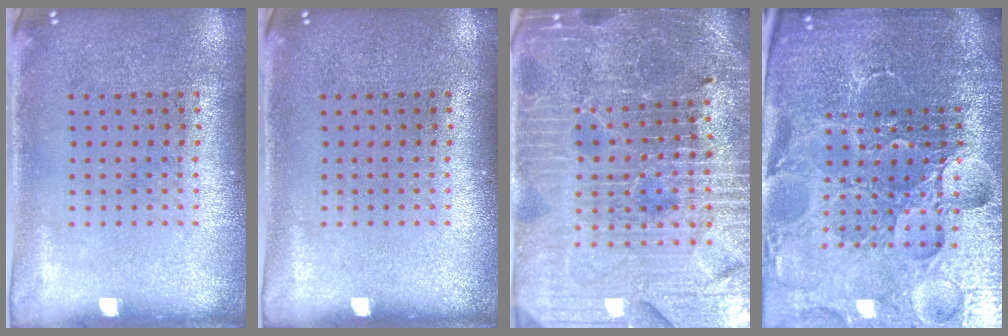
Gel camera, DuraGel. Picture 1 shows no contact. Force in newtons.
{"total": 0.0}
{"total": 5.1, "press": 4.8, "slide": 1.7}
{"total": 6.2, "press": 5.6, "slide": 2.7}